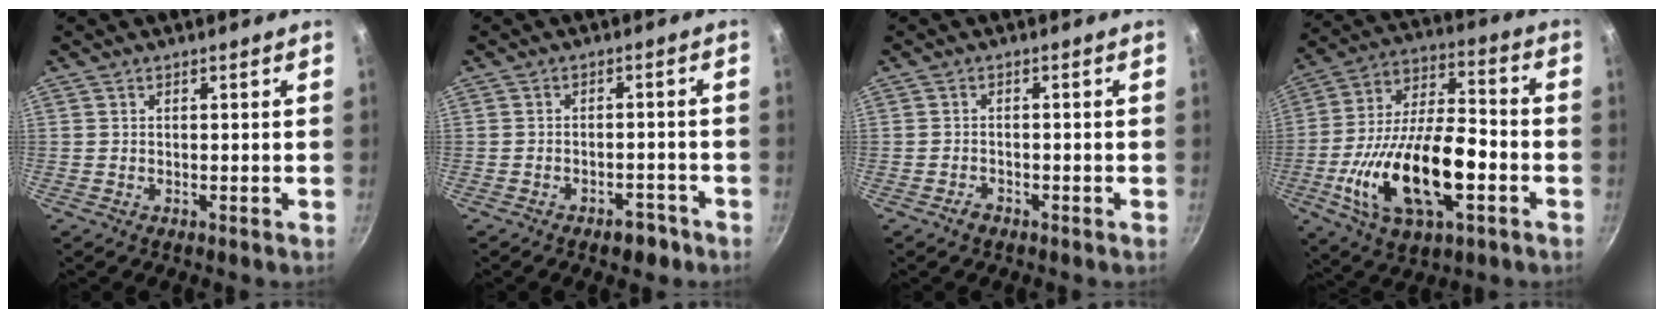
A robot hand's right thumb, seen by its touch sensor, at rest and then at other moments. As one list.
[{"total": 4.1, "force": [-2.8, 2.2, 2.2], "torque": [-0.016, 0.028, -0.026]}, {"total": 1.7, "force": [-1.3, 1.0, 0.7], "torque": [-0.011, 0.014, -0.022]}, {"total": 22.5, "force": [-6.3, 10.6, 18.8], "torque": [-0.333, 0.030, -0.109]}]